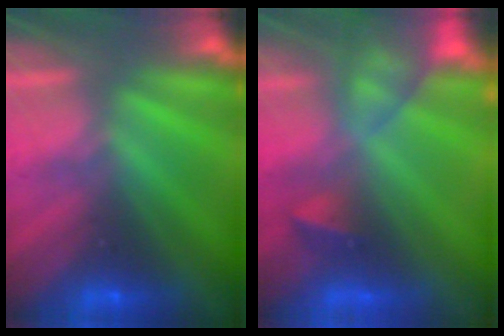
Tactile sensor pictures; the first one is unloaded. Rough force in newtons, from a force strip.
{"total": 9.4}